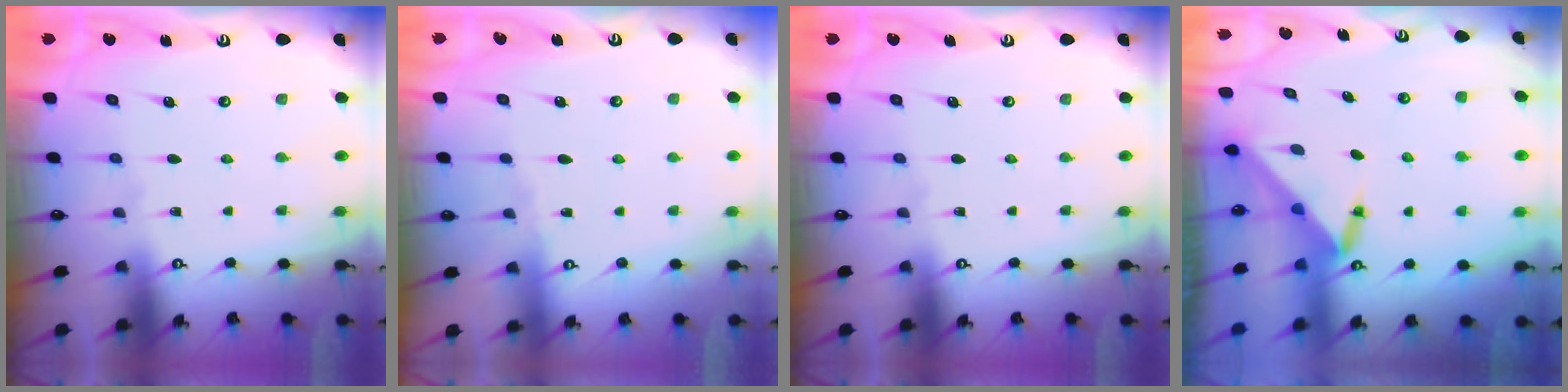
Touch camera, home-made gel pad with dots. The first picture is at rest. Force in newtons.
{"total": 1.6, "press": 1.6, "slide": 0.4}
{"total": 0.0}
{"total": 3.6, "press": 3.6, "slide": 0.3}